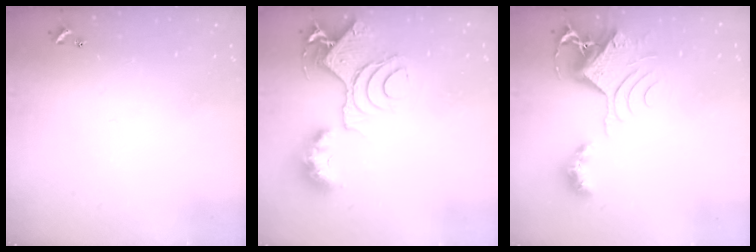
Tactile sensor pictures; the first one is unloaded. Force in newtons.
{"total": 12.8, "press": 12.8, "slide": 1.5}
{"total": 8.9, "press": 8.9, "slide": 0.4}